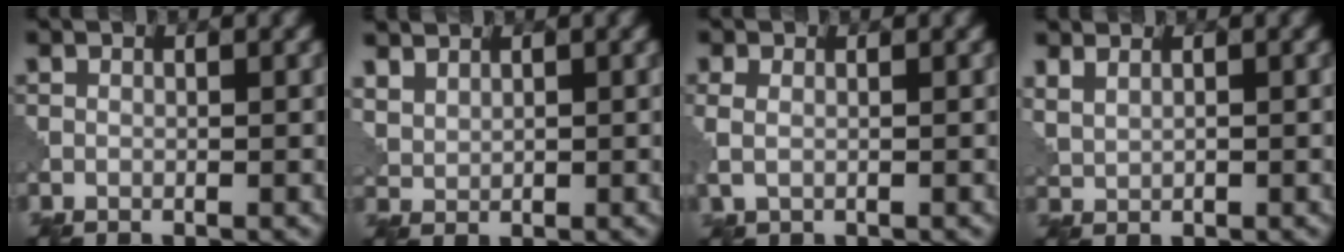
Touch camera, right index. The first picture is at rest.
{"total": 3.3, "force": [2.6, 1.7, 1.1], "torque": [-0.036, -0.001, 0.067]}
{"total": 1.9, "force": [0.2, 1.2, 1.4], "torque": [-0.036, -0.001, 0.005]}
{"total": 2.6, "force": [1.9, 1.4, 1.2], "torque": [-0.035, 0.008, 0.036]}